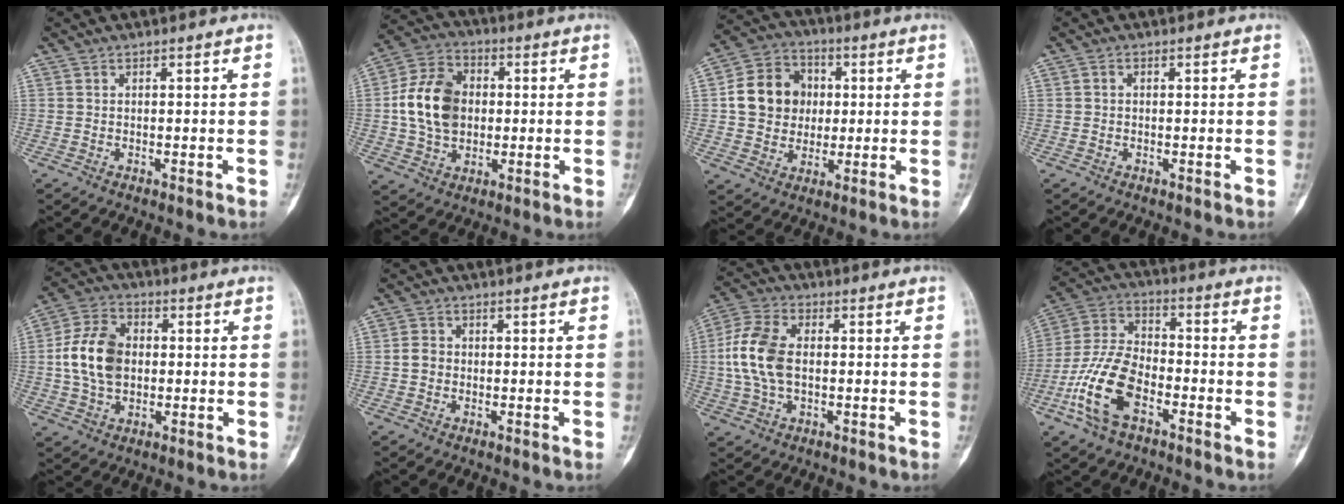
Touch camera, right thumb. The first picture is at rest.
{"total": 14.0, "force": [0.4, 10.3, 9.5], "torque": [-0.156, 0.019, 0.004]}
{"total": 12.5, "force": [1.2, 10.8, 6.2], "torque": [-0.081, 0.014, 0.018]}
{"total": 0.5, "force": [0.0, 0.3, 0.4], "torque": [-0.006, 0.001, -0.003]}
{"total": 12.3, "force": [0.2, 8.6, 8.7], "torque": [-0.152, 0.017, 0.000]}
{"total": 2.6, "force": [-0.3, 2.3, 1.2], "torque": [-0.012, 0.008, -0.009]}
{"total": 11.5, "force": [-0.1, 7.2, 9.0], "torque": [-0.191, 0.019, -0.004]}
{"total": 14.3, "force": [-6.1, 7.6, 10.5], "torque": [-0.219, 0.031, -0.121]}